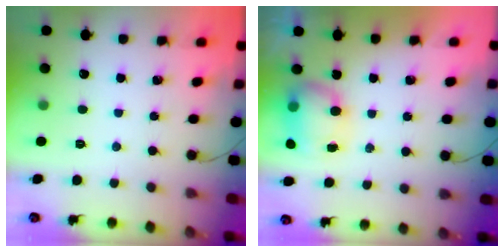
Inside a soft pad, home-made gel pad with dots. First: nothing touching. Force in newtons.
{"total": 9.4, "press": 8.7, "slide": 3.6}